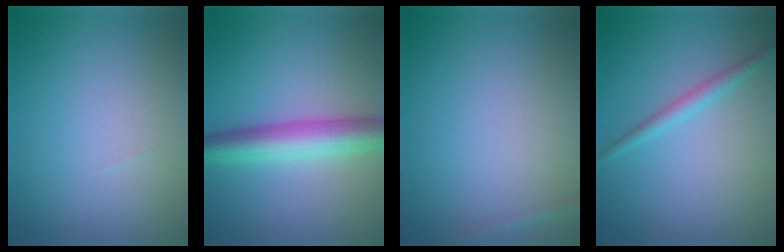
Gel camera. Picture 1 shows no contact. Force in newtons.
{"total": 5.5, "press": 5.5, "slide": 0.1}
{"total": 0.7, "press": 0.7, "slide": 0.0}
{"total": 1.7, "press": 1.7, "slide": 0.1}